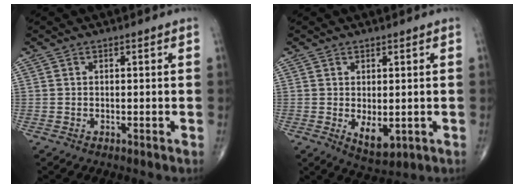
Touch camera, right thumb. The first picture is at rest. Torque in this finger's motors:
{"motor_torque": [0.07, 0.27, 0.31, 0.36, 0.14]}